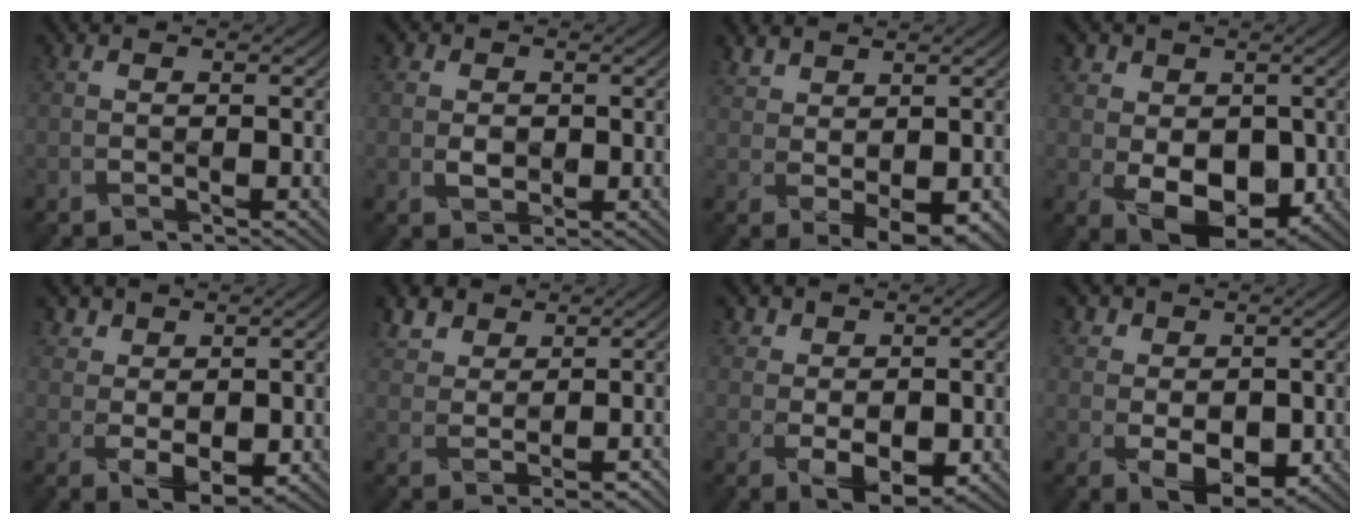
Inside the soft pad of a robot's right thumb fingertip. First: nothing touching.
{"total": 2.4, "force": [0.2, 2.2, 1.0], "torque": [-0.023, 0.001, 0.001]}
{"total": 4.3, "force": [1.6, 2.4, 3.1], "torque": [-0.068, 0.000, 0.039]}
{"total": 8.3, "force": [-0.2, 6.5, 5.1], "torque": [-0.102, -0.015, -0.002]}
{"total": 4.0, "force": [1.6, 2.9, 2.3], "torque": [-0.050, -0.008, 0.036]}
{"total": 4.3, "force": [2.6, 2.9, 1.9], "torque": [-0.045, 0.008, 0.053]}
{"total": 4.4, "force": [0.7, 3.3, 2.9], "torque": [-0.057, -0.007, 0.013]}
{"total": 5.2, "force": [0.9, 4.1, 3.1], "torque": [-0.067, -0.009, 0.019]}